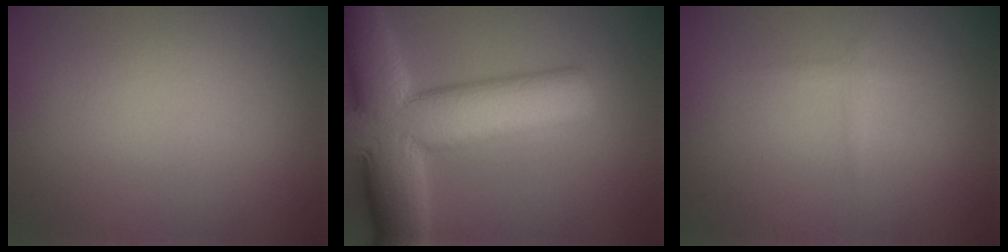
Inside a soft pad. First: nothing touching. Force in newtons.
{"total": 13.5, "press": 13.5, "slide": 0.7}
{"total": 0.7, "press": 0.7, "slide": 0.0}